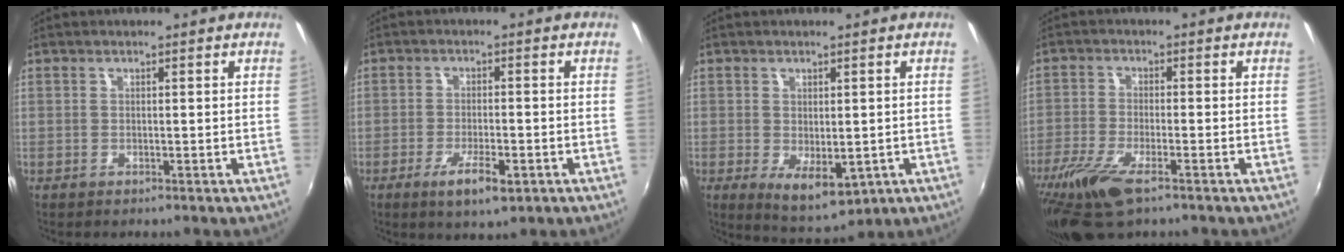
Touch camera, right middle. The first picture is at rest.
{"total": 6.1, "force": [-3.1, 1.6, 5.0], "torque": [-0.107, -0.014, -0.051]}
{"total": 7.3, "force": [-1.5, 3.9, 6.0], "torque": [-0.094, -0.020, -0.010]}
{"total": 12.1, "force": [-7.8, 3.5, 8.5], "torque": [-0.198, -0.043, -0.150]}